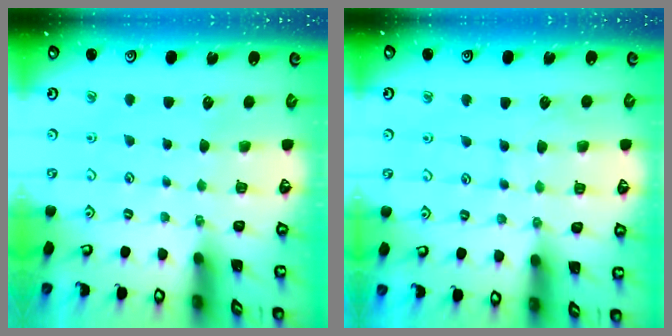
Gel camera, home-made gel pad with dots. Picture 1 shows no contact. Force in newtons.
{"total": 6.1, "press": 6.1, "slide": 0.4}